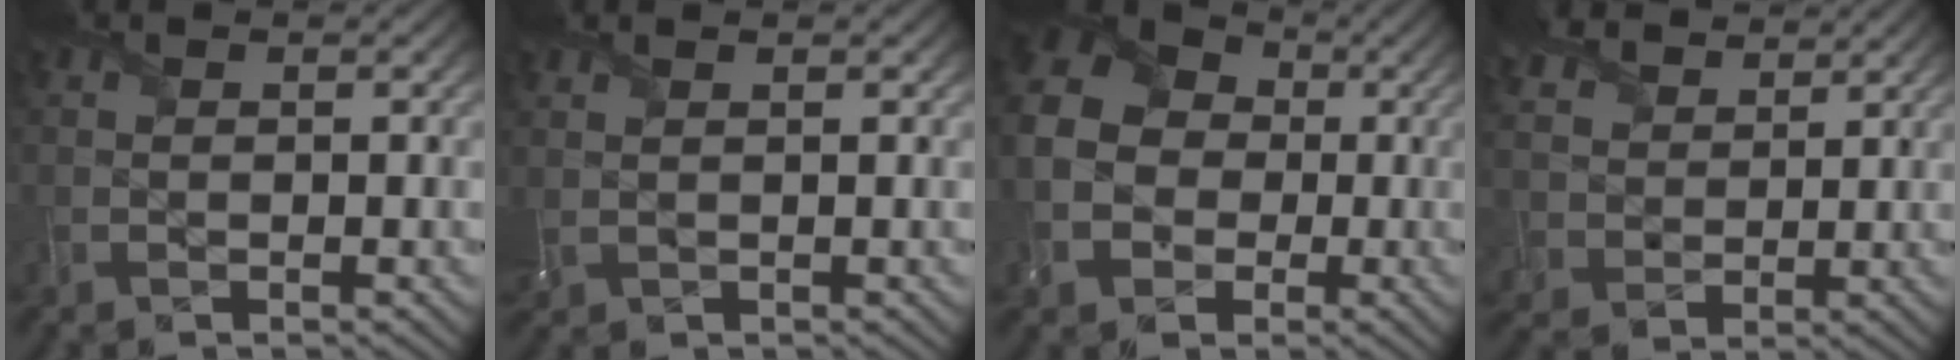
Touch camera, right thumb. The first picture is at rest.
{"total": 1.7, "force": [0.9, 0.6, 1.2], "torque": [-0.039, 0.005, 0.021]}
{"total": 13.9, "force": [-2.2, 12.3, 6.2], "torque": [-0.183, -0.018, -0.062]}
{"total": 6.8, "force": [4.6, 4.3, 2.5], "torque": [-0.079, 0.012, 0.082]}